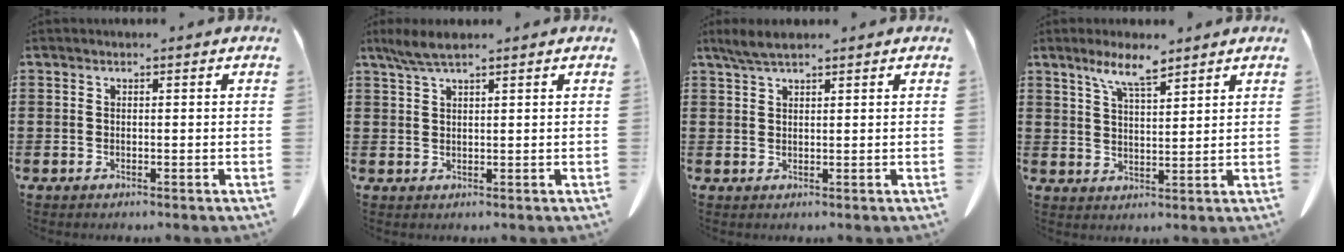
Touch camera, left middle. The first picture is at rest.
{"total": 3.7, "force": [2.6, 0.5, 2.6], "torque": [-0.055, 0.000, 0.049]}
{"total": 3.2, "force": [2.4, 0.6, 2.0], "torque": [-0.046, 0.000, 0.046]}
{"total": 6.3, "force": [4.8, 1.0, 4.0], "torque": [-0.090, -0.008, 0.084]}